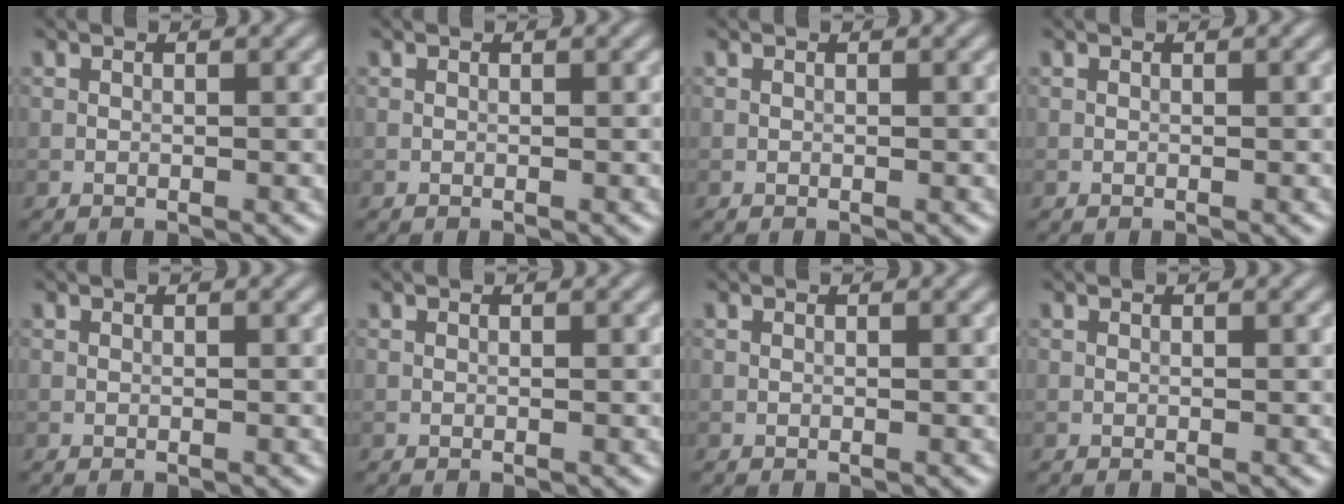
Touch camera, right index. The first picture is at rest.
{"total": 0.0}
{"total": 0.0}
{"total": 0.0}
{"total": 0.0}
{"total": 0.0}
{"total": 0.0}
{"total": 0.0}